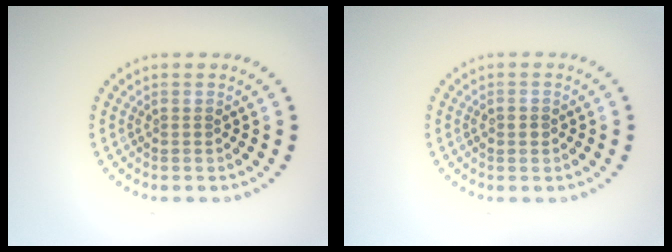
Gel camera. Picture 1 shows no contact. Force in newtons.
{"total": 1.1, "press": 1.1, "slide": 0.2}